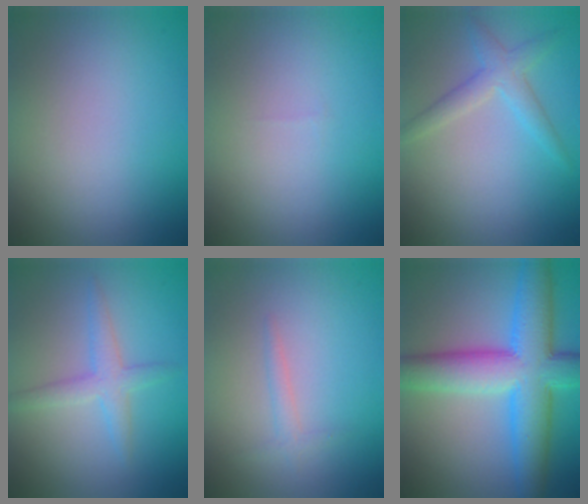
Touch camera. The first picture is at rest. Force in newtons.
{"total": 0.0}
{"total": 2.6, "press": 2.6, "slide": 0.1}
{"total": 2.6, "press": 2.6, "slide": 0.0}
{"total": 1.1, "press": 1.1, "slide": 0.0}
{"total": 10.6, "press": 10.6, "slide": 0.2}